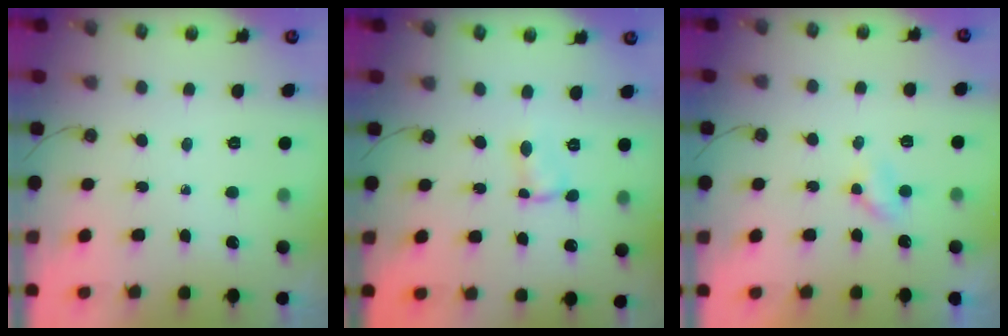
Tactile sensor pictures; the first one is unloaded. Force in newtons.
{"total": 2.5, "press": 2.5, "slide": 0.1}
{"total": 2.7, "press": 2.6, "slide": 0.4}